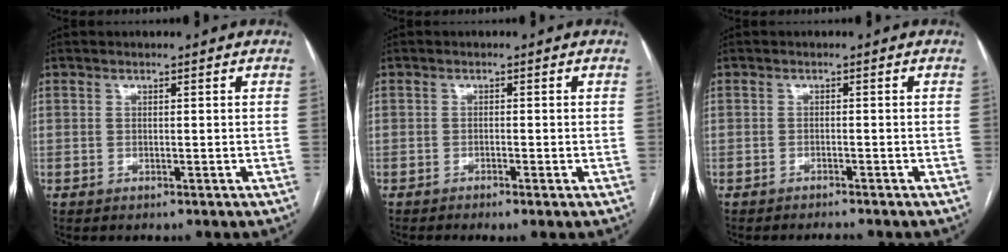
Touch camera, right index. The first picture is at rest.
{"total": 1.7, "force": [-1.0, 0.1, 1.4], "torque": [-0.025, -0.002, -0.017]}
{"total": 2.0, "force": [-1.9, 0.1, 0.6], "torque": [-0.008, -0.004, -0.024]}